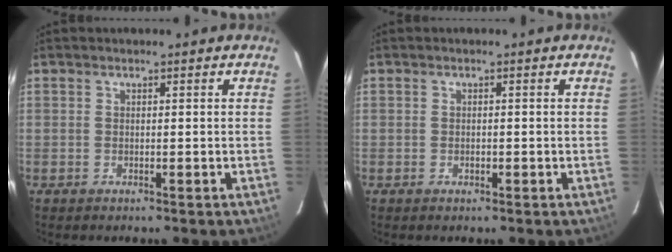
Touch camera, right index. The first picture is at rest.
{"total": 0.6, "force": [-0.2, 0.5, 0.2], "torque": [-0.001, 0.000, -0.003]}